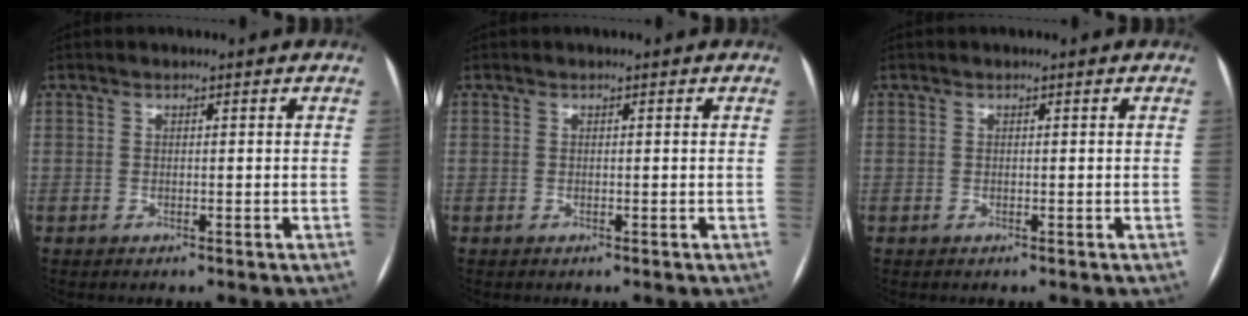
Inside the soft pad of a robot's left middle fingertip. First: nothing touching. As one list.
[{"total": 0.0}, {"total": 0.0}]